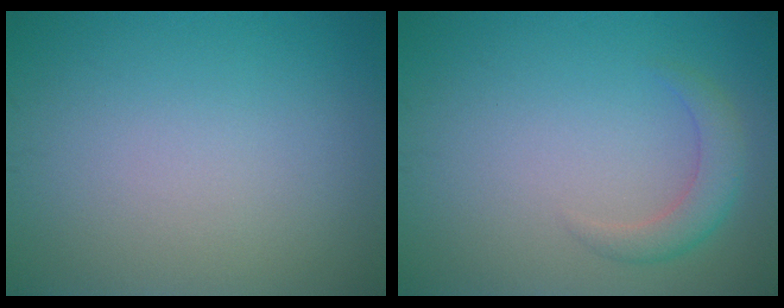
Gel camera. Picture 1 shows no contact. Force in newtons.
{"total": 2.4, "press": 2.4, "slide": 0.1}